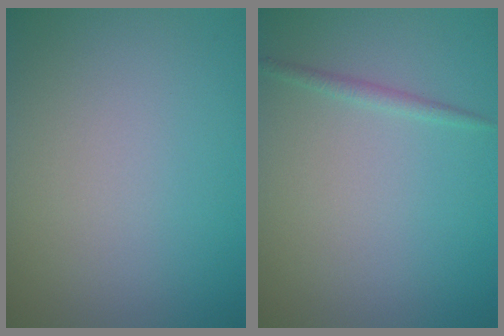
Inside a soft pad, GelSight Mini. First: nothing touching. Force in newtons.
{"total": 0.9, "press": 0.9, "slide": 0.1}